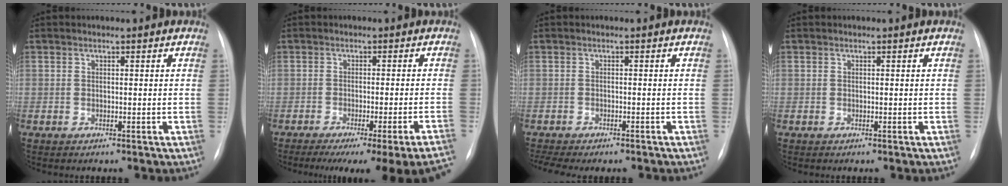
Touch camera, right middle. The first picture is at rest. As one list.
[{"total": 17.0, "force": [-14.6, -1.4, 8.6], "torque": [-0.052, -0.035, -0.187]}, {"total": 8.4, "force": [-7.2, 2.0, 3.8], "torque": [-0.054, 0.006, -0.099]}, {"total": 0.0}]